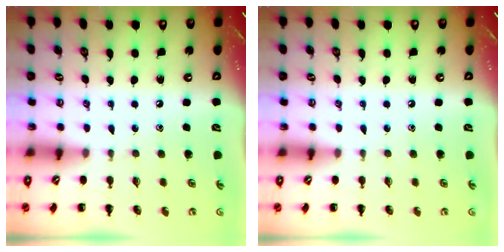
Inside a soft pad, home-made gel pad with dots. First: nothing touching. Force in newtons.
{"total": 0.0}